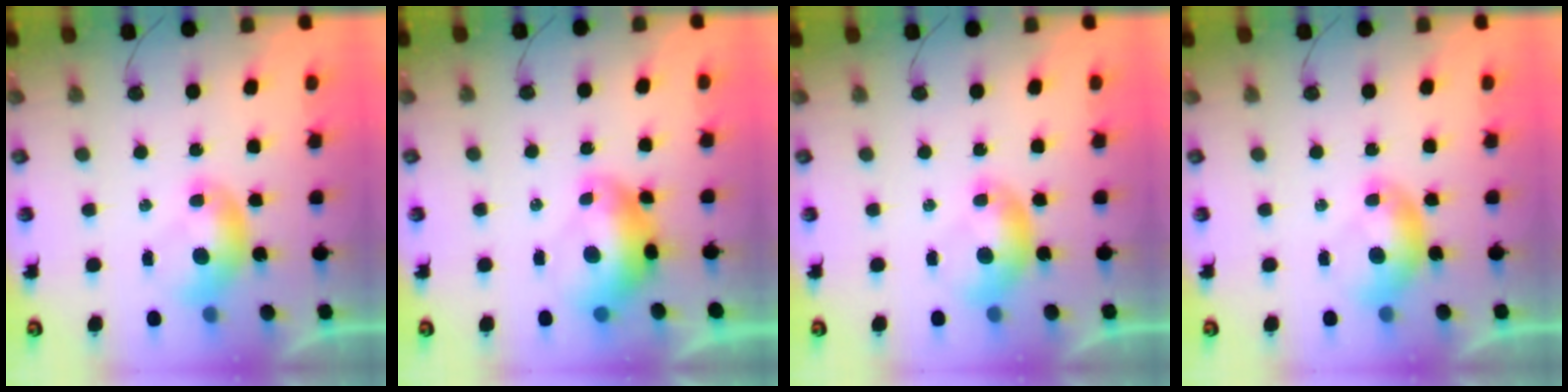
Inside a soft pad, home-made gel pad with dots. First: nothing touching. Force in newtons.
{"total": 2.6, "press": 2.5, "slide": 0.7}
{"total": 0.0}
{"total": 0.0}